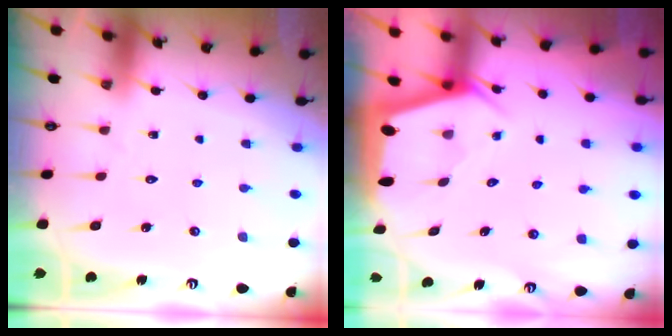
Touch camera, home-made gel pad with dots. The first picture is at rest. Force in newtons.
{"total": 2.0, "press": 2.0, "slide": 0.5}